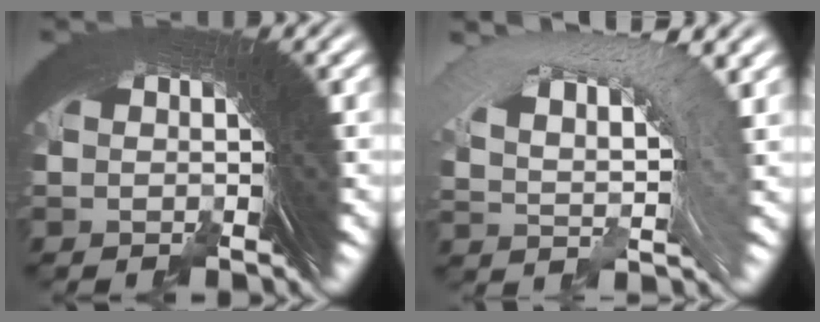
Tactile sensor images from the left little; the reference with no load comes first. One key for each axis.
{"total": 8.5, "fx": 3.3, "fy": 4.0, "fz": 6.7, "tx": -0.081, "ty": 0.039, "tz": 0.040}